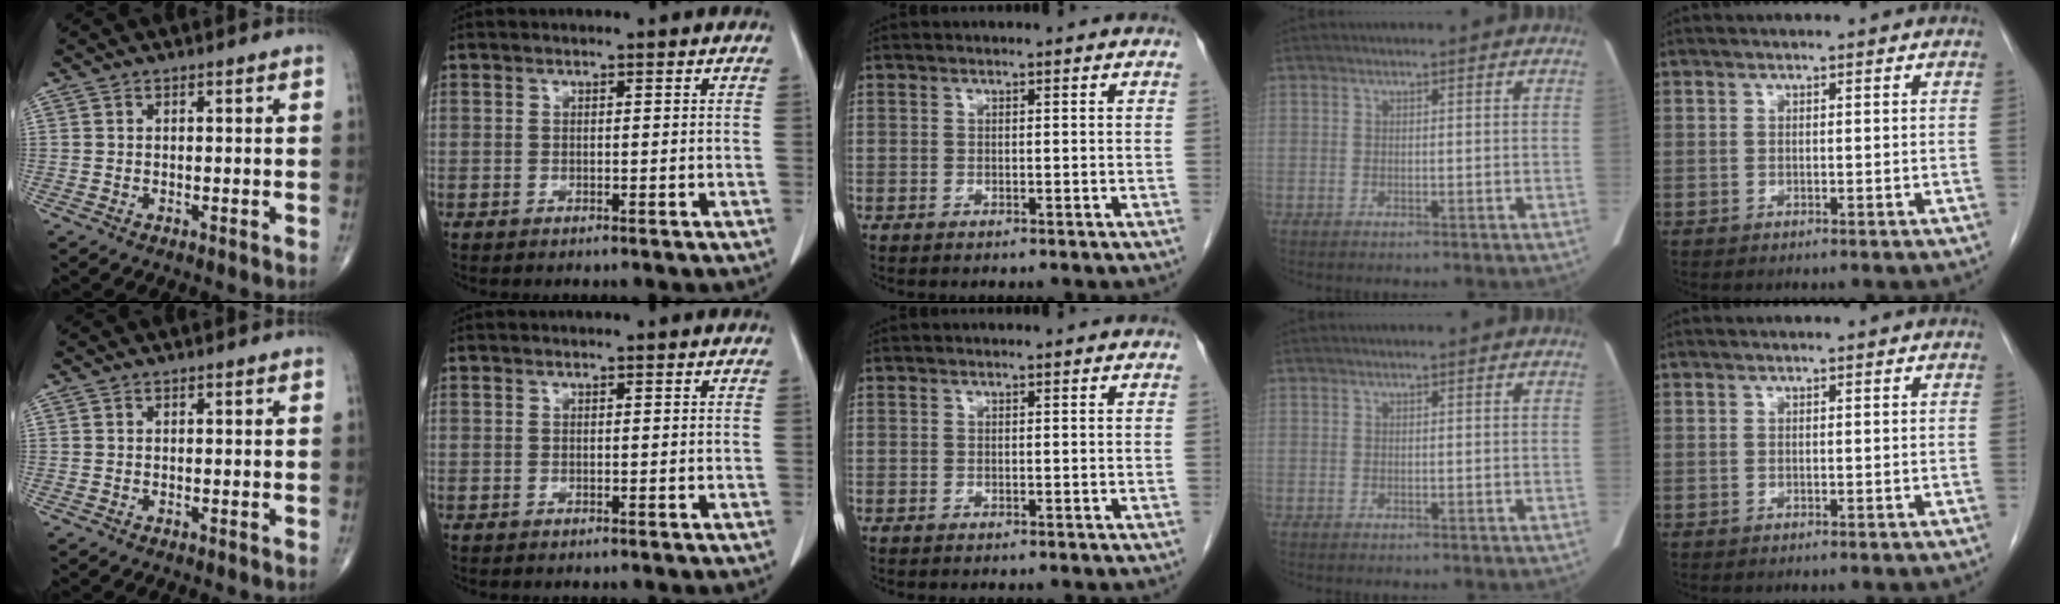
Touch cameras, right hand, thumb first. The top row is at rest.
{}